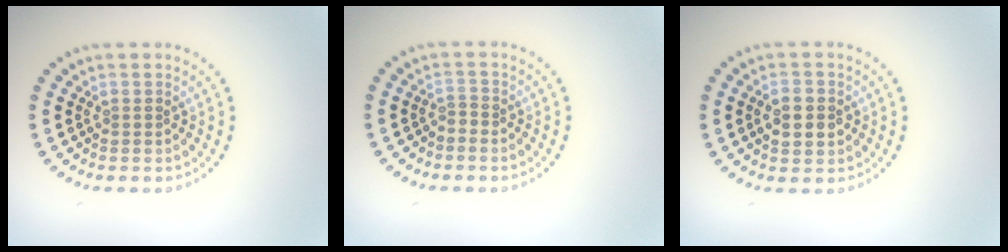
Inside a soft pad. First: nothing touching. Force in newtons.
{"total": 0.6, "press": 0.3, "slide": 0.5}
{"total": 2.9, "press": 2.9, "slide": 0.1}